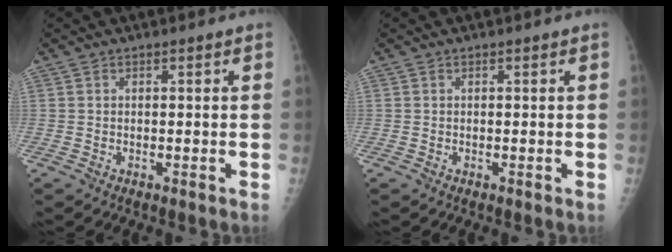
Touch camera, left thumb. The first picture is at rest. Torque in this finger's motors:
{"motor_torque": [0.00, 0.00, 0.00, 0.00, 0.00]}